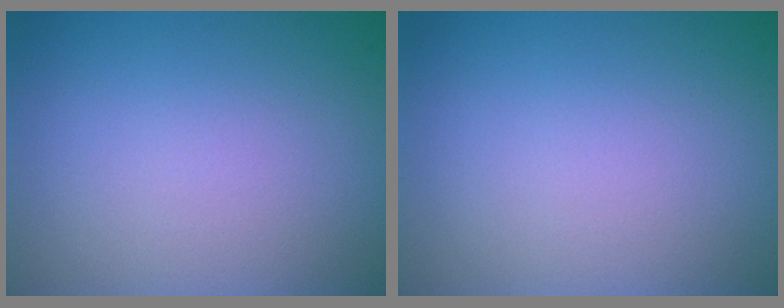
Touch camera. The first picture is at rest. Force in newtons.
{"total": 0.0}